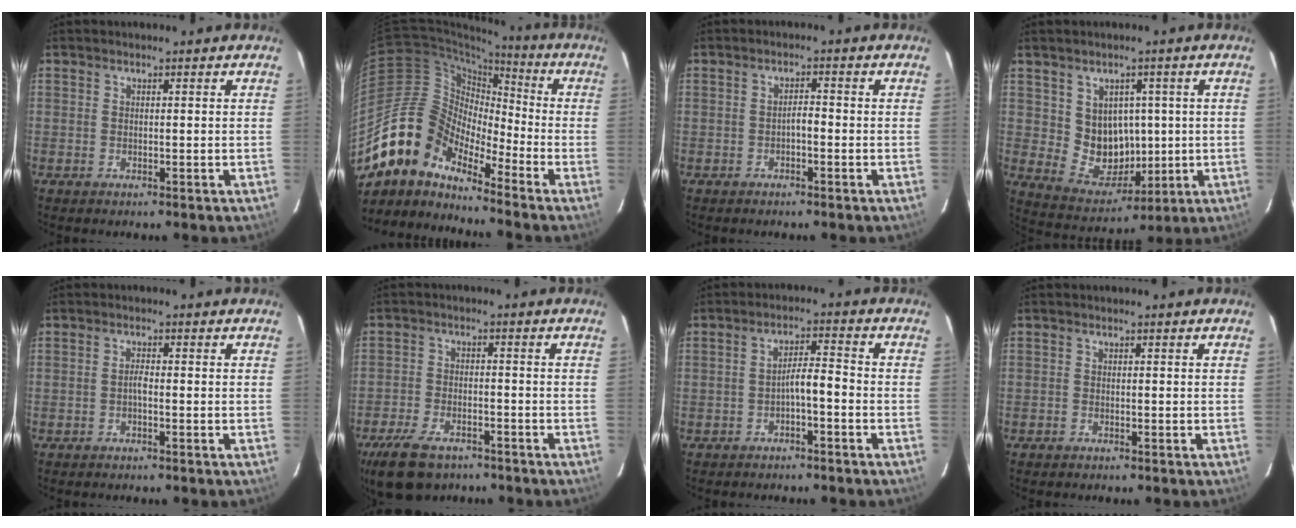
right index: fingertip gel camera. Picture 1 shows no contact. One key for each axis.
{"total": 14.6, "fx": -11.7, "fy": 6.5, "fz": 5.9, "tx": -0.099, "ty": 0.012, "tz": -0.233}
{"total": 1.4, "fx": -0.9, "fy": 0.4, "fz": 1.0, "tx": -0.017, "ty": 0.007, "tz": -0.015}
{"total": 9.0, "fx": 1.2, "fy": 8.1, "fz": 3.7, "tx": -0.069, "ty": 0.000, "tz": 0.043}
{"total": 1.1, "fx": -0.6, "fy": 0.2, "fz": 0.9, "tx": -0.016, "ty": 0.006, "tz": -0.012}
{"total": 11.1, "fx": -7.9, "fy": 5.5, "fz": 5.5, "tx": -0.140, "ty": -0.008, "tz": -0.138}
{"total": 3.4, "fx": -2.1, "fy": 0.4, "fz": 2.7, "tx": -0.051, "ty": 0.011, "tz": -0.031}
{"total": 0.6, "fx": -0.5, "fy": 0.3, "fz": -0.1, "tx": -0.001, "ty": 0.002, "tz": -0.010}